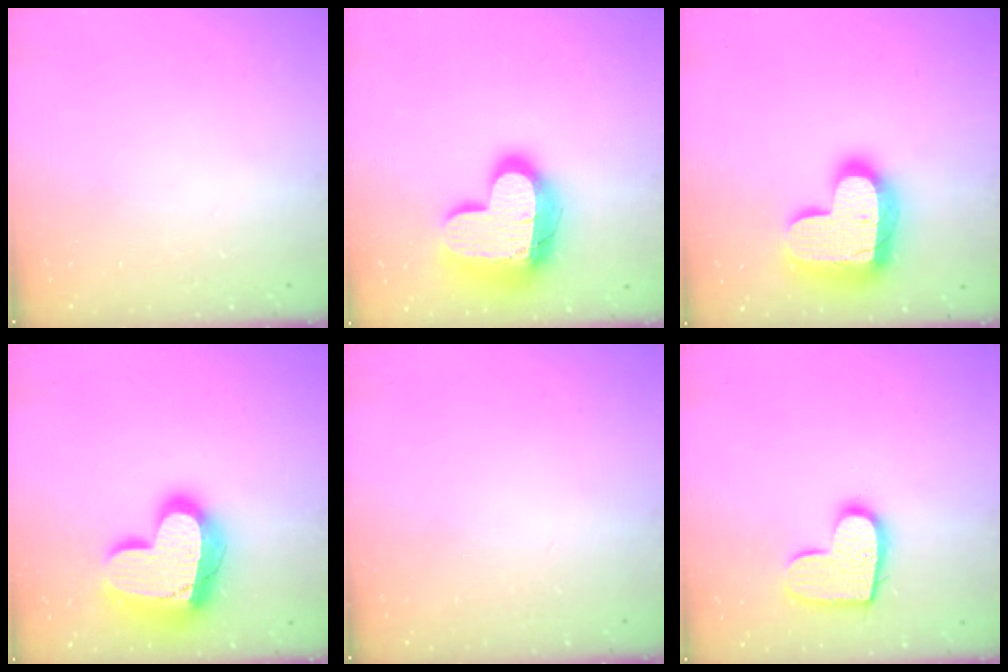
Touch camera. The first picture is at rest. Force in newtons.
{"total": 19.1, "press": 19.0, "slide": 1.5}
{"total": 23.7, "press": 23.7, "slide": 1.6}
{"total": 21.4, "press": 21.3, "slide": 1.7}
{"total": 0.0}
{"total": 12.7, "press": 12.7, "slide": 0.7}